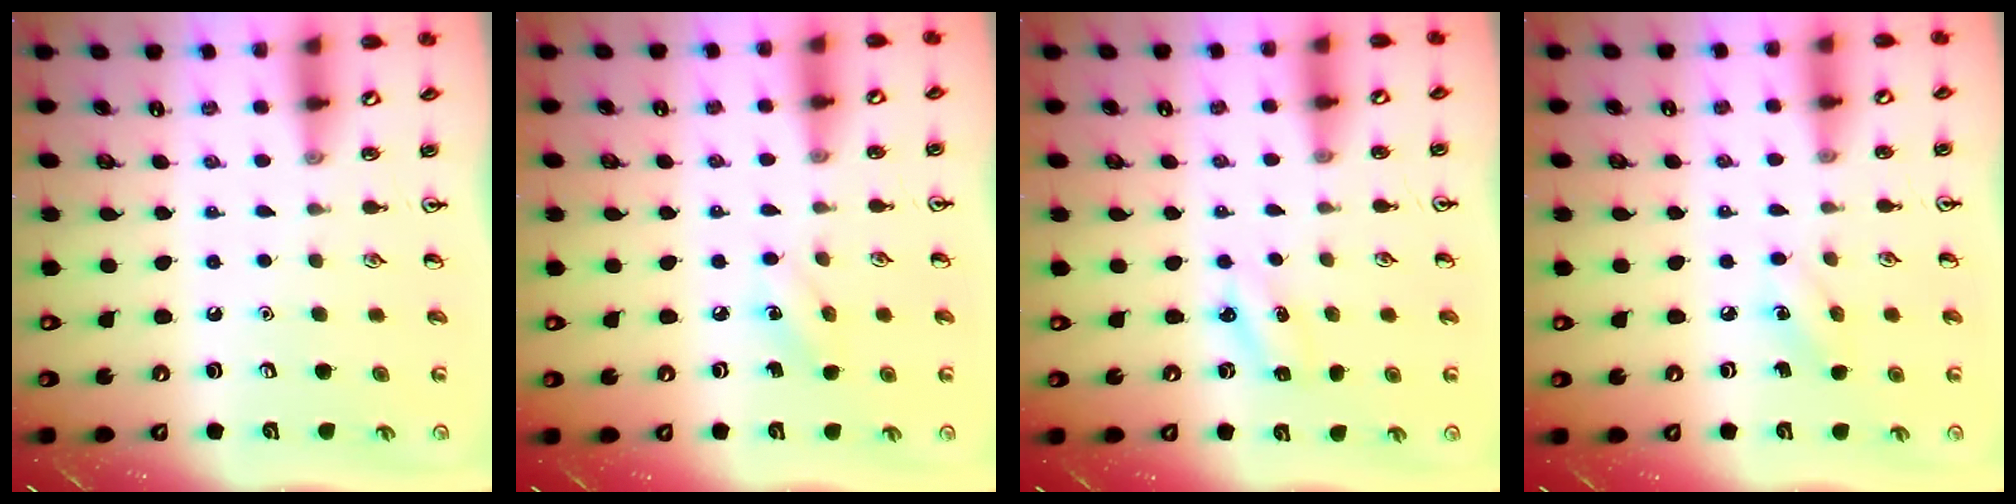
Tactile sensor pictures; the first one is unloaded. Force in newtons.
{"total": 4.0, "press": 3.8, "slide": 1.3}
{"total": 2.9, "press": 2.7, "slide": 0.9}
{"total": 4.0, "press": 3.8, "slide": 1.3}